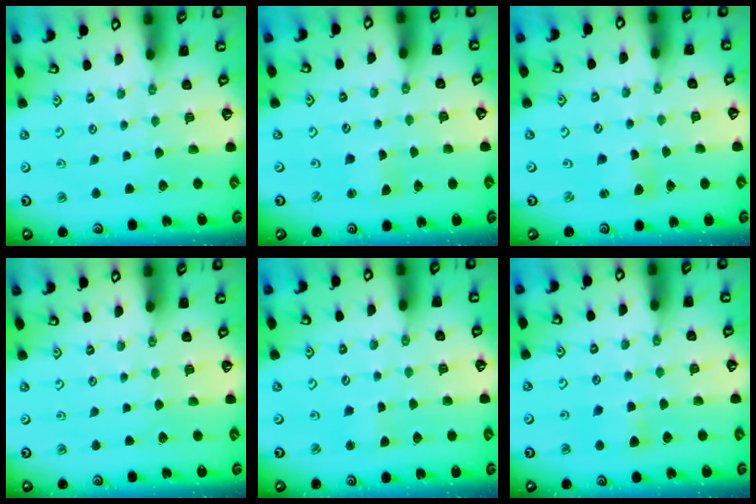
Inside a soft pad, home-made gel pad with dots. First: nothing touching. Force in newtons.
{"total": 1.2, "press": 1.1, "slide": 0.3}
{"total": 1.7, "press": 1.7, "slide": 0.4}
{"total": 0.0}
{"total": 2.3, "press": 2.3, "slide": 0.2}
{"total": 5.1, "press": 5.0, "slide": 1.0}